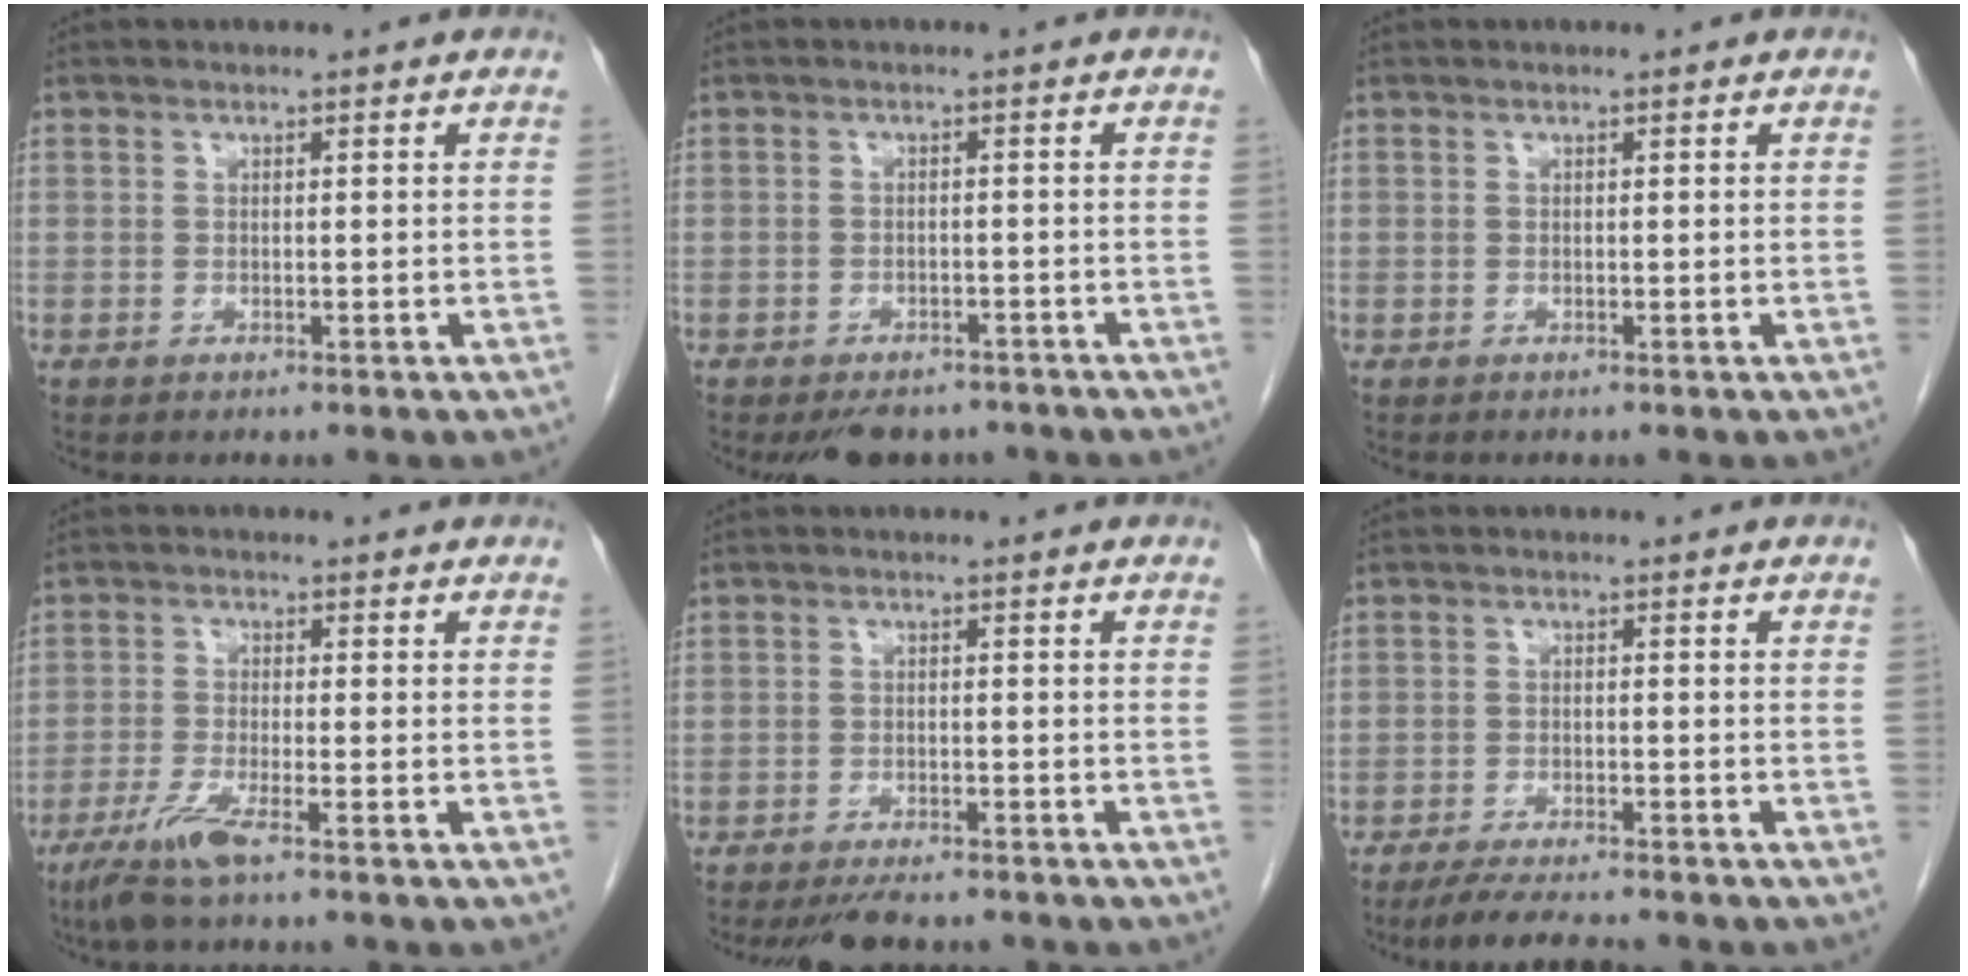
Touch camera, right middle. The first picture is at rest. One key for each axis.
{"total": 5.2, "fx": -4.4, "fy": 2.5, "fz": 1.3, "tx": -0.006, "ty": 0.004, "tz": -0.059}
{"total": 0.0}
{"total": 5.0, "fx": -3.3, "fy": -0.1, "fz": 3.8, "tx": -0.082, "ty": -0.014, "tz": -0.068}
{"total": 5.1, "fx": -4.6, "fy": 1.0, "fz": 2.0, "tx": -0.026, "ty": -0.009, "tz": -0.072}
{"total": 6.5, "fx": -5.7, "fy": 0.5, "fz": 2.9, "tx": -0.049, "ty": -0.018, "tz": -0.095}